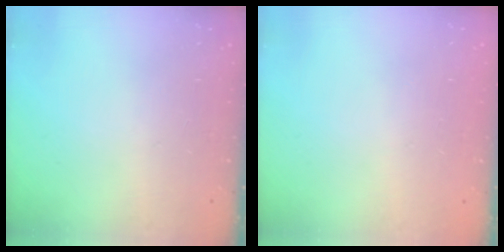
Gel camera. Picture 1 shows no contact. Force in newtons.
{"total": 0.0}